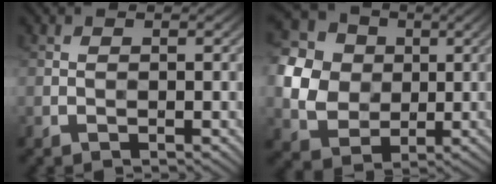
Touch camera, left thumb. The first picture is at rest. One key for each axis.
{"total": 13.4, "fx": 2.3, "fy": 11.6, "fz": 6.3, "tx": -0.205, "ty": 0.025, "tz": 0.035}